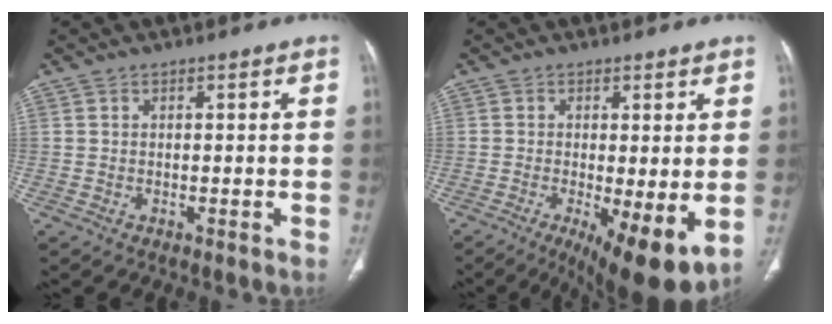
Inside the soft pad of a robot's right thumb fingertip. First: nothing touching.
{"total": 11.0, "force": [-2.7, 3.2, 10.2], "torque": [-0.156, -0.027, -0.034]}